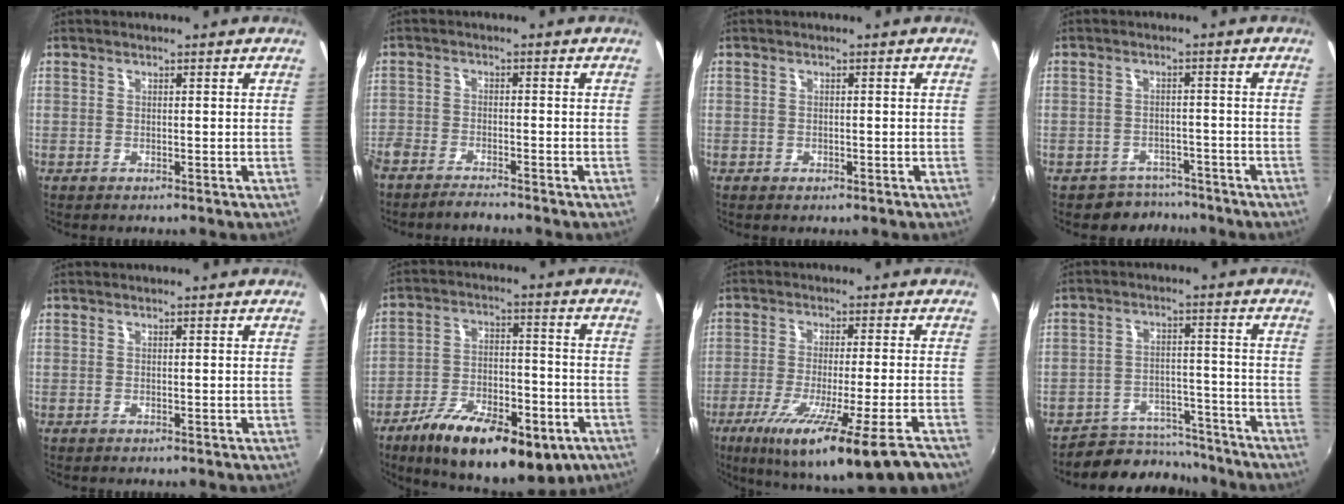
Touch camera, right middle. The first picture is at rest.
{"total": 5.2, "force": [-4.8, 1.2, 1.8], "torque": [-0.059, -0.014, -0.091]}
{"total": 0.8, "force": [-0.5, 0.6, 0.2], "torque": [-0.005, -0.005, -0.008]}
{"total": 5.0, "force": [-4.0, 2.9, -0.4], "torque": [0.001, 0.017, -0.059]}
{"total": 0.0}
{"total": 21.8, "force": [-12.9, 8.9, 15.2], "torque": [-0.270, -0.031, -0.190]}
{"total": 18.2, "force": [-11.1, 0.4, 14.5], "torque": [-0.253, -0.072, -0.176]}
{"total": 9.7, "force": [-8.7, 4.1, 0.5], "torque": [-0.018, 0.029, -0.122]}